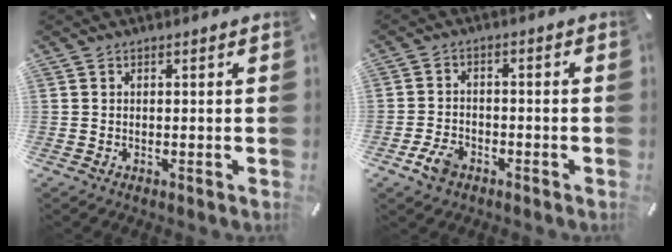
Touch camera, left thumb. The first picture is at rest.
{"total": 5.2, "force": [-3.0, 3.4, 2.6], "torque": [-0.064, 0.011, -0.058]}